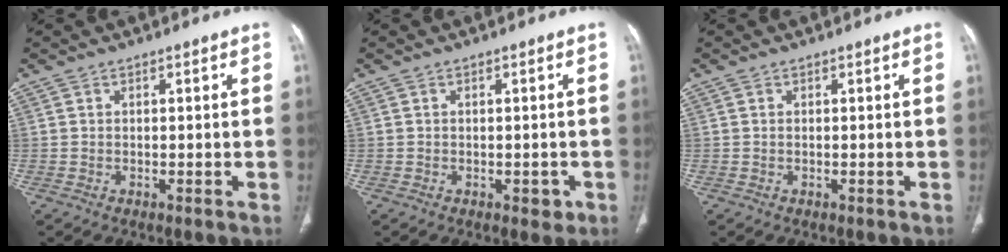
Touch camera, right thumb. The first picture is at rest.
{"total": 1.8, "force": [-0.7, 1.2, 1.2], "torque": [-0.006, 0.001, -0.005]}
{"total": 0.0}